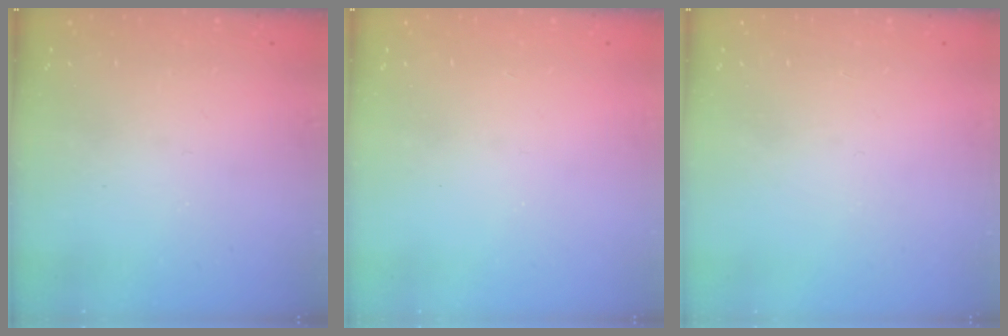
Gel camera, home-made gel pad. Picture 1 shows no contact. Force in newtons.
{"total": 1.1, "press": 1.1, "slide": 0.1}
{"total": 0.0}